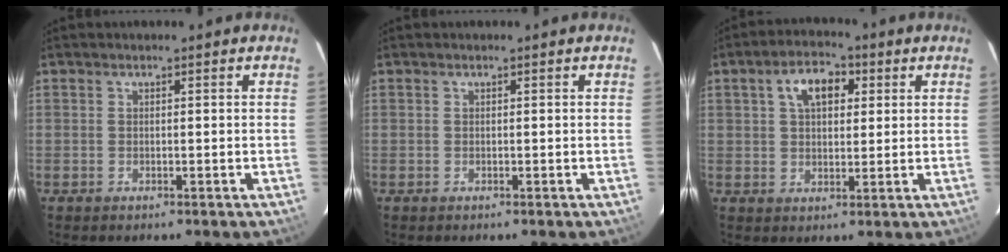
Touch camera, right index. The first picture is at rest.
{"total": 0.0}
{"total": 7.3, "force": [2.6, 4.4, 5.2], "torque": [-0.089, 0.025, 0.046]}